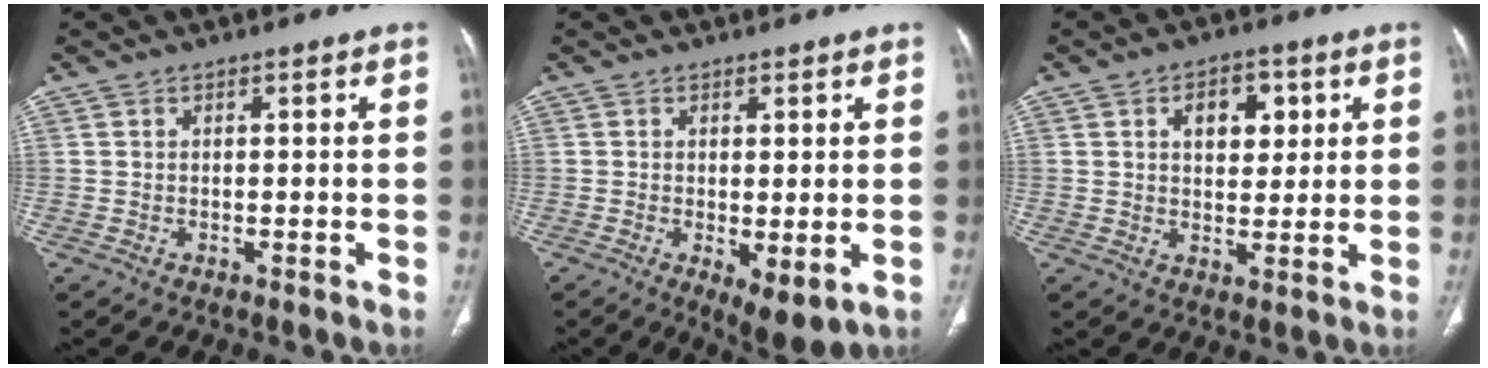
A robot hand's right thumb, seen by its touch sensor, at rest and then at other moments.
{"total": 5.7, "force": [-1.2, 2.2, 5.1], "torque": [-0.079, -0.019, -0.011]}
{"total": 7.6, "force": [2.6, 4.9, 5.2], "torque": [-0.043, -0.007, 0.036]}